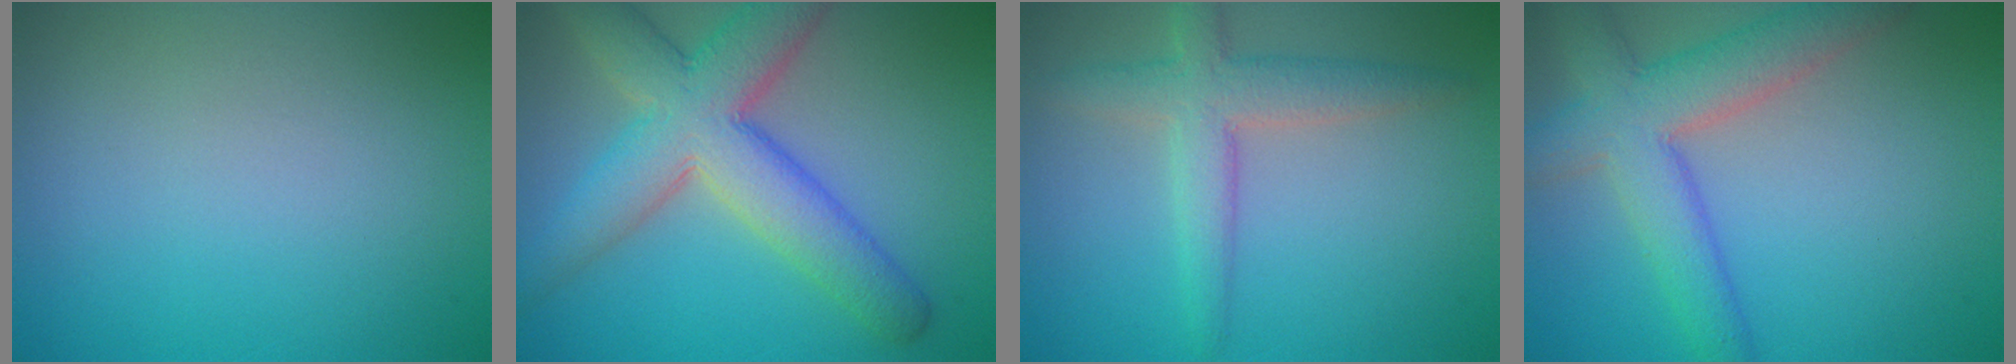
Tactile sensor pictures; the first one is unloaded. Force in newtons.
{"total": 8.4, "press": 8.4, "slide": 0.4}
{"total": 3.9, "press": 3.9, "slide": 0.1}
{"total": 6.1, "press": 6.0, "slide": 0.6}